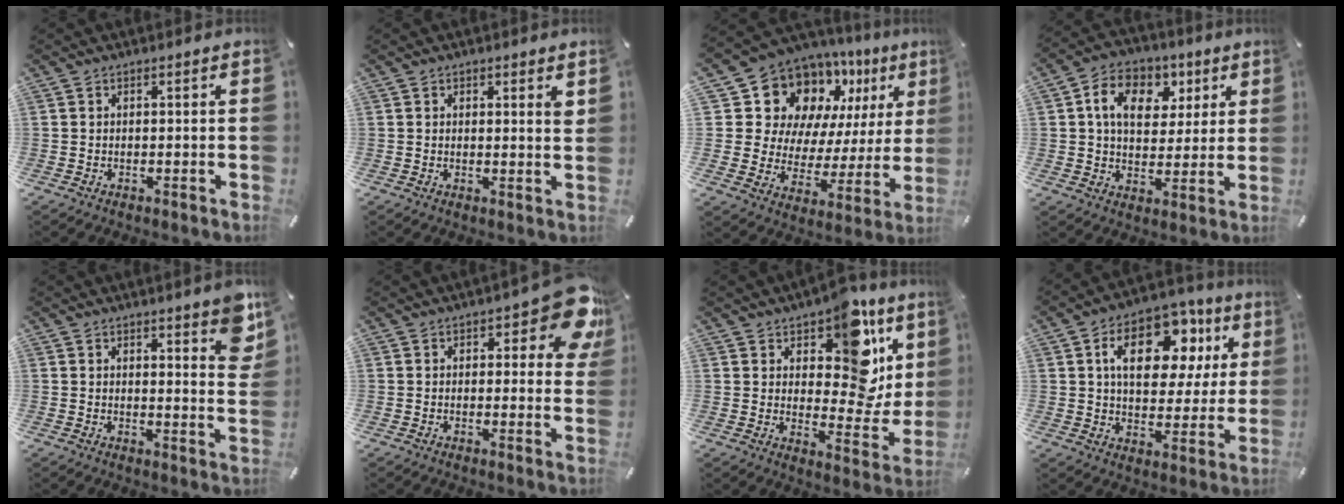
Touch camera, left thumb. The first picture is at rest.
{"total": 1.7, "force": [1.1, 0.6, 1.2], "torque": [0.001, -0.009, 0.015]}
{"total": 15.2, "force": [9.8, 10.5, 4.8], "torque": [-0.084, -0.091, 0.180]}
{"total": 11.4, "force": [4.2, 8.9, 5.8], "torque": [-0.086, -0.008, 0.074]}
{"total": 6.8, "force": [4.5, 2.1, 4.7], "torque": [-0.051, -0.032, 0.072]}
{"total": 11.1, "force": [5.5, 4.6, 8.5], "torque": [-0.096, -0.037, 0.090]}
{"total": 17.3, "force": [9.5, 9.4, 11.0], "torque": [-0.141, -0.075, 0.160]}
{"total": 17.9, "force": [6.9, 11.0, 12.4], "torque": [-0.184, -0.014, 0.114]}